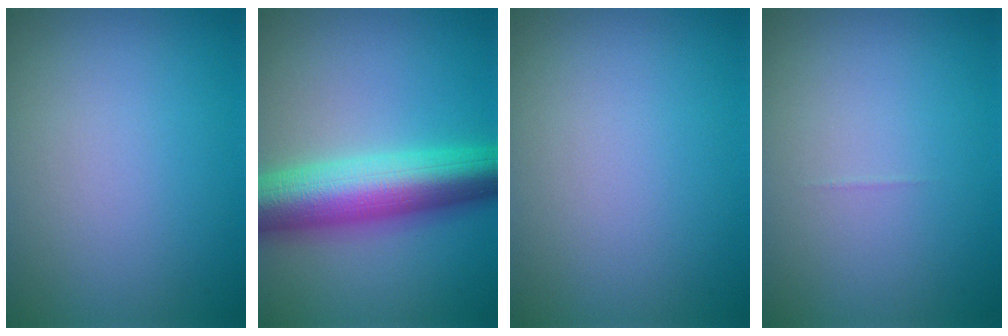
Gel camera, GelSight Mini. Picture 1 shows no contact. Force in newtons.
{"total": 9.6, "press": 9.6, "slide": 0.1}
{"total": 0.0}
{"total": 0.0}